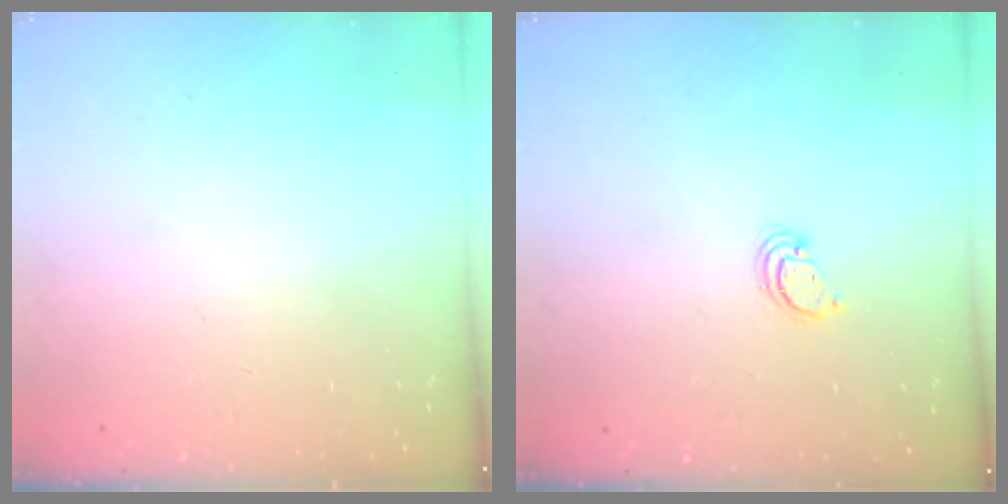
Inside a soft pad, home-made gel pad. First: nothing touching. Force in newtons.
{"total": 2.6, "press": 2.6, "slide": 0.2}